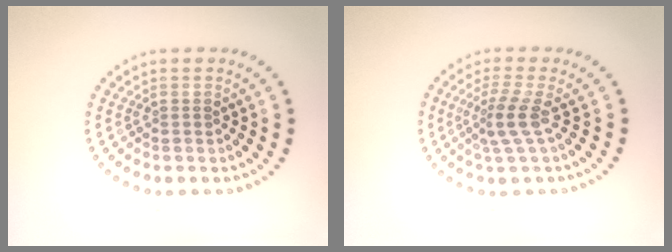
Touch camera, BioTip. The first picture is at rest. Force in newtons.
{"total": 2.6, "press": 1.9, "slide": 1.8}